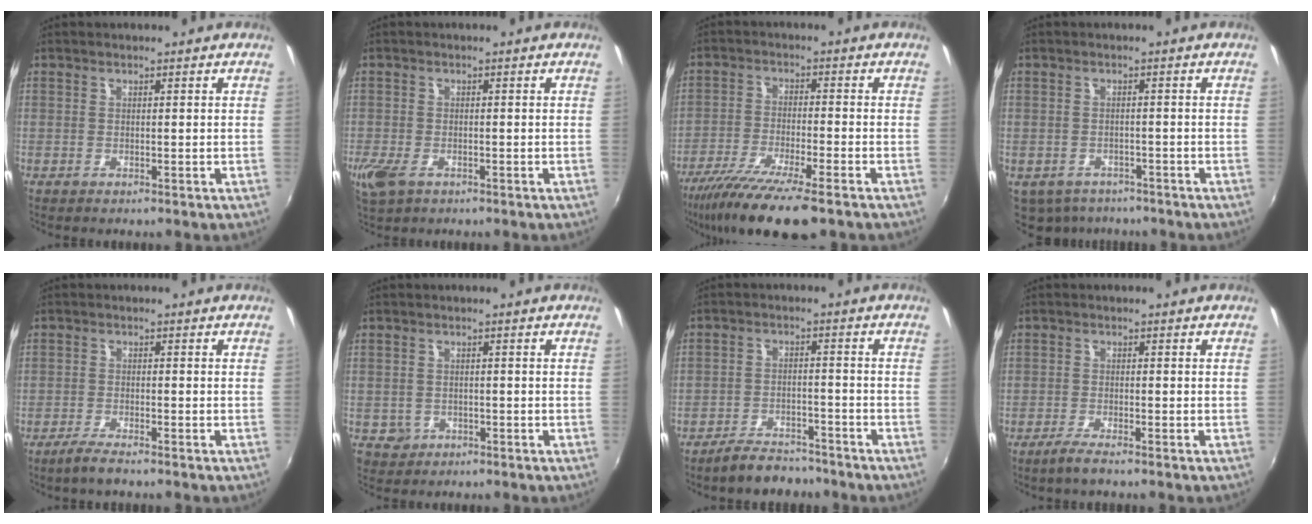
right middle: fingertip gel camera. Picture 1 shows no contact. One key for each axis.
{"total": 5.3, "fx": -2.8, "fy": 3.0, "fz": 3.4, "tx": -0.082, "ty": -0.017, "tz": -0.053}
{"total": 14.1, "fx": -10.3, "fy": 1.9, "fz": 9.4, "tx": -0.191, "ty": -0.043, "tz": -0.180}
{"total": 7.2, "fx": -5.3, "fy": 4.2, "fz": 2.6, "tx": -0.064, "ty": -0.021, "tz": -0.073}
{"total": 3.2, "fx": -2.6, "fy": 0.2, "fz": 1.8, "tx": -0.055, "ty": -0.005, "tz": -0.054}
{"total": 2.9, "fx": -0.9, "fy": 2.7, "fz": 0.7, "tx": -0.020, "ty": -0.001, "tz": -0.010}
{"total": 6.9, "fx": -6.1, "fy": 2.5, "fz": 2.1, "tx": -0.057, "ty": 0.011, "tz": -0.089}
{"total": 2.8, "fx": -2.2, "fy": -0.1, "fz": 1.8, "tx": -0.049, "ty": -0.006, "tz": -0.047}